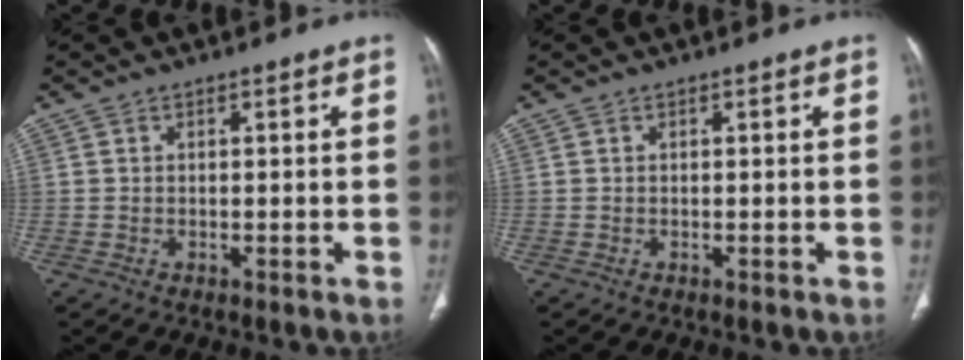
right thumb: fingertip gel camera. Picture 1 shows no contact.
{"total": 0.0}